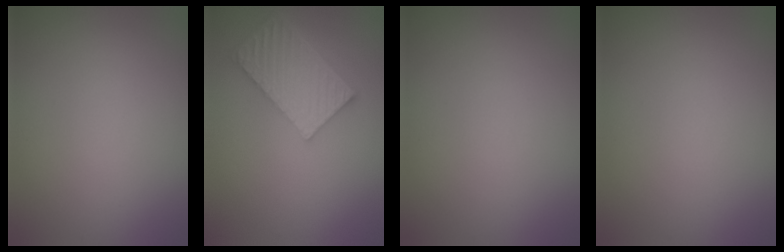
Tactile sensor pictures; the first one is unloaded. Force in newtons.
{"total": 5.8, "press": 4.5, "slide": 3.6}
{"total": 0.0}
{"total": 0.0}